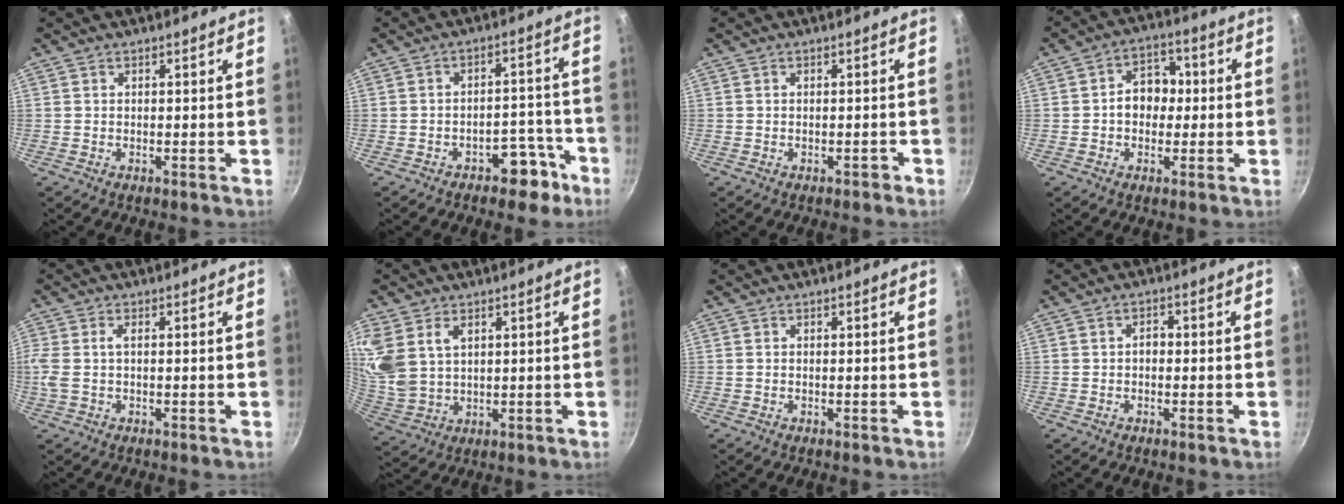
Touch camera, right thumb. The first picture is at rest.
{"total": 7.4, "force": [-4.6, 4.1, 4.0], "torque": [-0.026, 0.055, -0.061]}
{"total": 0.9, "force": [-0.6, 0.5, 0.3], "torque": [-0.001, 0.005, -0.010]}
{"total": 7.7, "force": [0.0, 5.9, 5.0], "torque": [-0.049, 0.021, -0.009]}
{"total": 3.9, "force": [0.2, 2.0, 3.3], "torque": [-0.103, 0.013, 0.007]}
{"total": 12.8, "force": [4.2, 8.8, 8.3], "torque": [-0.206, -0.003, 0.097]}
{"total": 0.0}
{"total": 1.8, "force": [-0.2, 1.3, 1.2], "torque": [-0.010, 0.009, -0.008]}